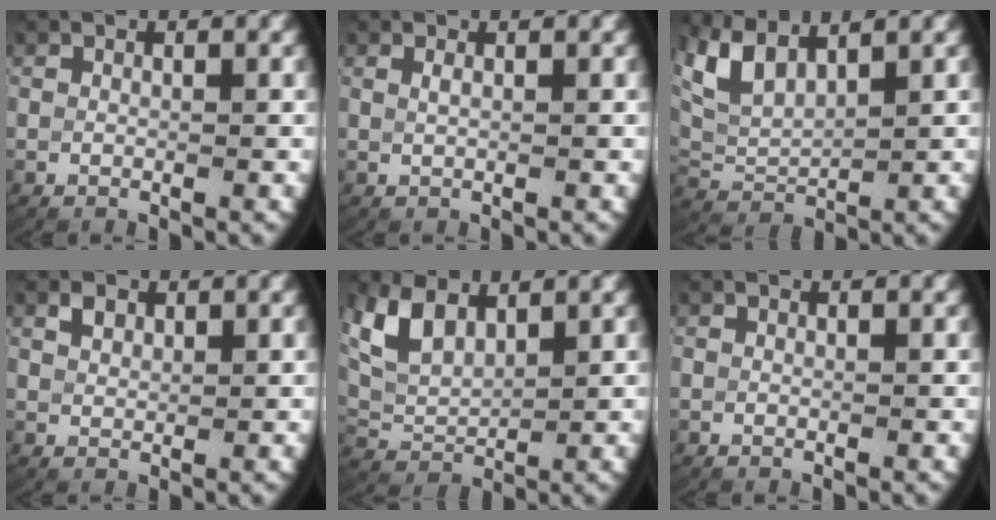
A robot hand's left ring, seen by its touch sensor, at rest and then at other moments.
{"total": 0.6, "force": [0.3, -0.1, 0.5], "torque": [-0.018, -0.004, 0.011]}
{"total": 6.7, "force": [2.5, 4.7, 4.0], "torque": [-0.120, -0.011, 0.049]}
{"total": 1.3, "force": [0.9, 0.5, 0.7], "torque": [-0.012, -0.004, 0.026]}
{"total": 6.0, "force": [2.4, 4.0, 3.8], "torque": [-0.109, -0.015, 0.054]}
{"total": 0.0}